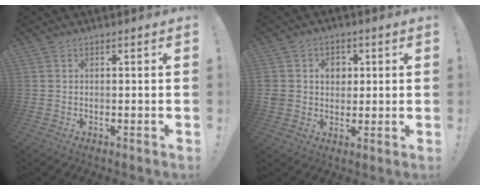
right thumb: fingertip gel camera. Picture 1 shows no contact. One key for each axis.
{"total": 6.6, "fx": 1.3, "fy": 6.0, "fz": 2.3, "tx": -0.031, "ty": -0.006, "tz": 0.025}